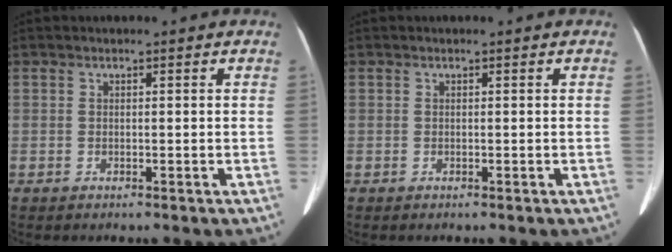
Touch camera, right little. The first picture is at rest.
{"total": 0.0}